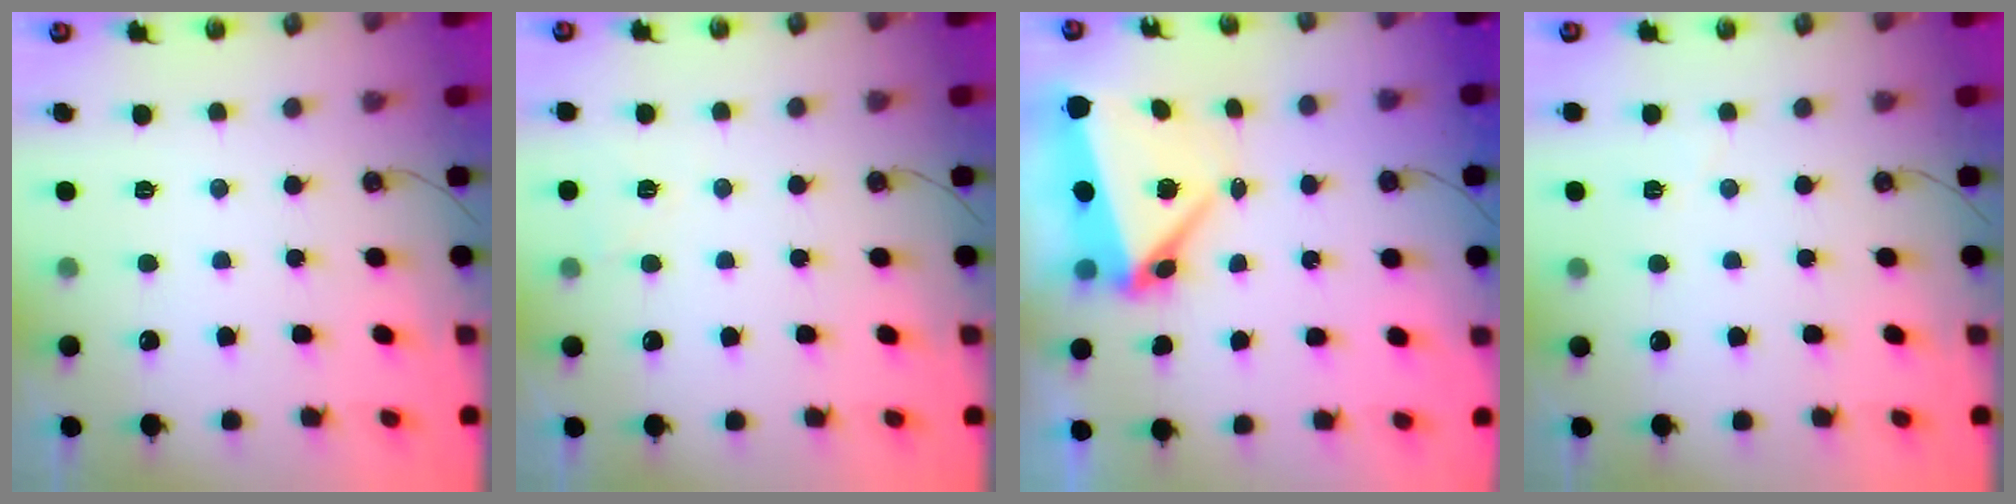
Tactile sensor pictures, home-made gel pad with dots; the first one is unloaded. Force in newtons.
{"total": 5.9, "press": 2.3, "slide": 5.4}
{"total": 6.8, "press": 6.6, "slide": 1.7}
{"total": 2.6, "press": 2.2, "slide": 1.5}